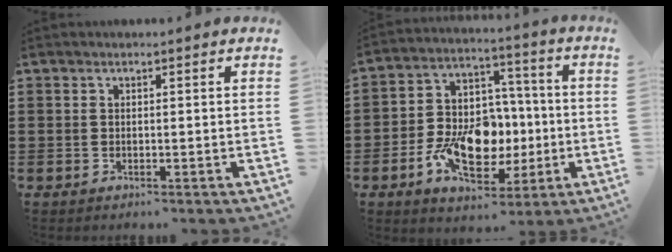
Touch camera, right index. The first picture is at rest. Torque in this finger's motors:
{"motor_torque": [2.14, 0.00, 1.05, 0.21]}